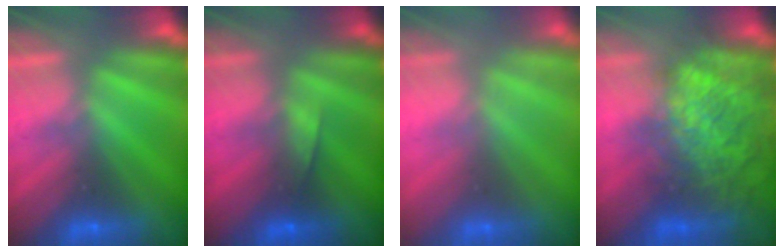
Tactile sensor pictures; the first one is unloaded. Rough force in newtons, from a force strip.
{"total": 4.4}
{"total": 2.5}
{"total": 11.5}